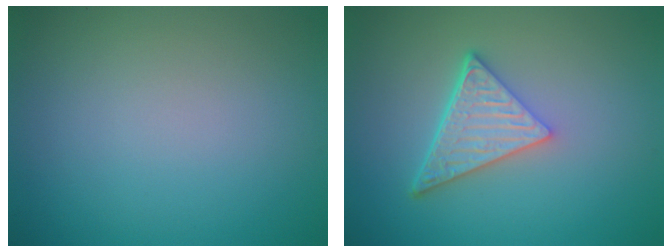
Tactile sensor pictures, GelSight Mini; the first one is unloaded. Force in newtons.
{"total": 5.0, "press": 3.6, "slide": 3.5}